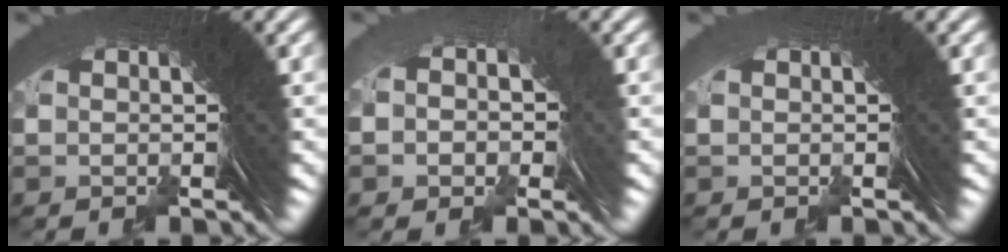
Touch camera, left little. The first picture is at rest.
{"total": 1.4, "force": [-0.7, 1.1, 0.3], "torque": [-0.011, 0.002, -0.017]}
{"total": 0.7, "force": [-0.4, -0.4, -0.5], "torque": [0.013, 0.005, -0.006]}